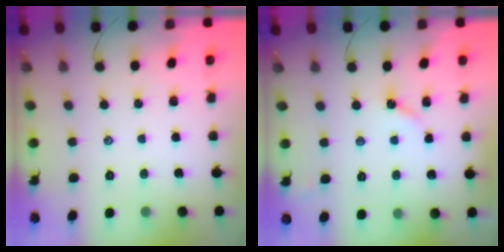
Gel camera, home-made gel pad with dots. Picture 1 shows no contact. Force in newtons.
{"total": 2.8, "press": 2.8, "slide": 0.2}